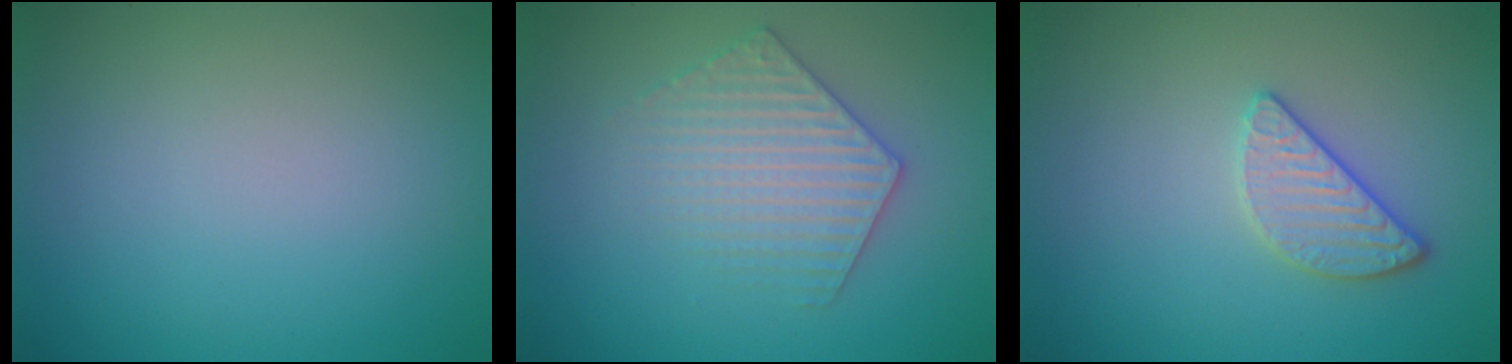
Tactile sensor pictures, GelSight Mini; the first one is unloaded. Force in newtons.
{"total": 4.0, "press": 4.0, "slide": 0.5}
{"total": 2.5, "press": 2.3, "slide": 0.8}